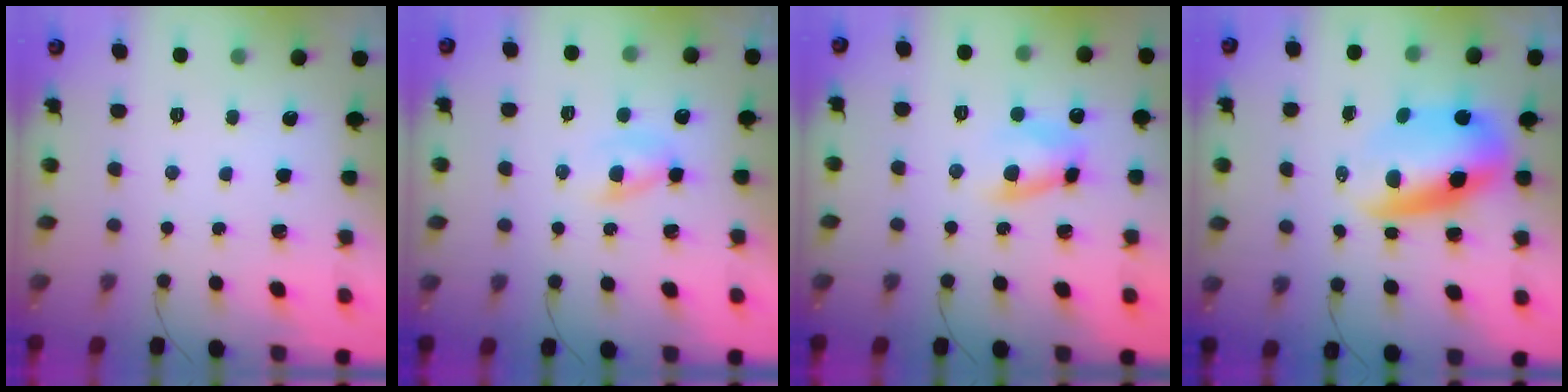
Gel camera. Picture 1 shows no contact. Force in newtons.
{"total": 2.2, "press": 2.0, "slide": 1.1}
{"total": 5.8, "press": 5.8, "slide": 0.2}
{"total": 8.8, "press": 8.6, "slide": 1.8}